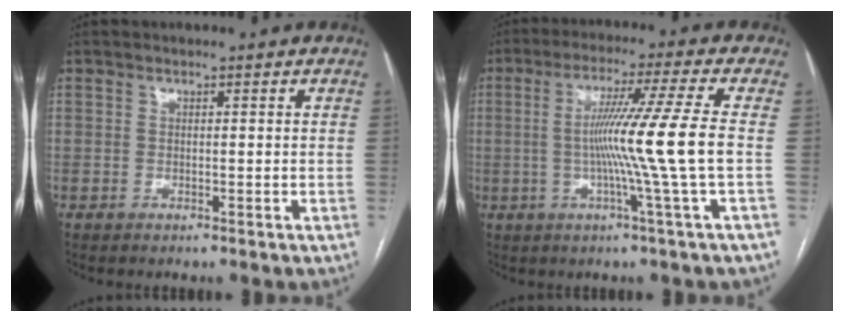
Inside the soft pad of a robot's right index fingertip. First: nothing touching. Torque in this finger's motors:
{"motor_torque": [1.72, -0.42, 0.96, 0.21]}